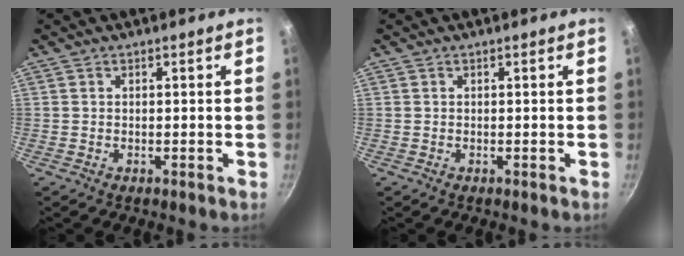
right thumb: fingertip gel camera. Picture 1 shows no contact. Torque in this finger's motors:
{"motor_torque": [-0.05, 0.05, -0.09, 0.11, 0.00]}